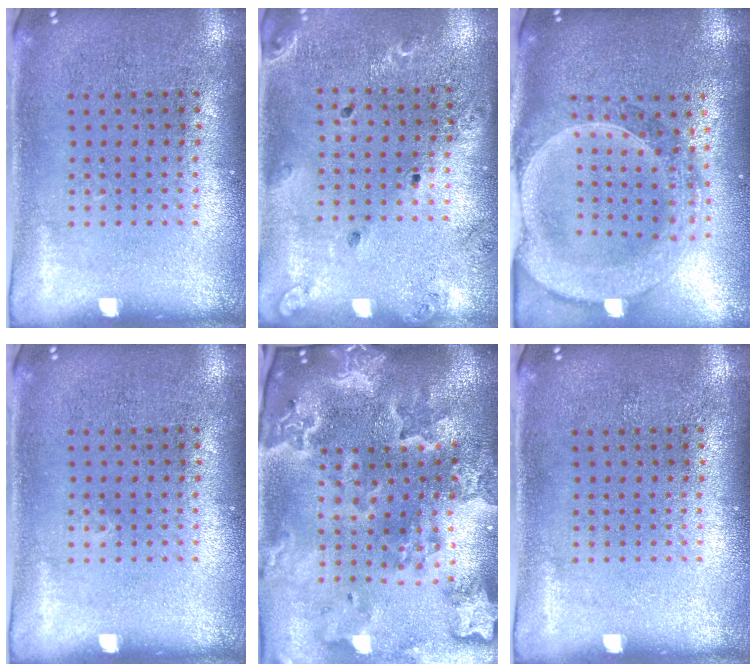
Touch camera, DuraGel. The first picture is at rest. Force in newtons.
{"total": 1.4, "press": 1.4, "slide": 0.1}
{"total": 2.8, "press": 2.4, "slide": 1.3}
{"total": 0.0}
{"total": 4.4, "press": 3.6, "slide": 2.6}
{"total": 0.0}